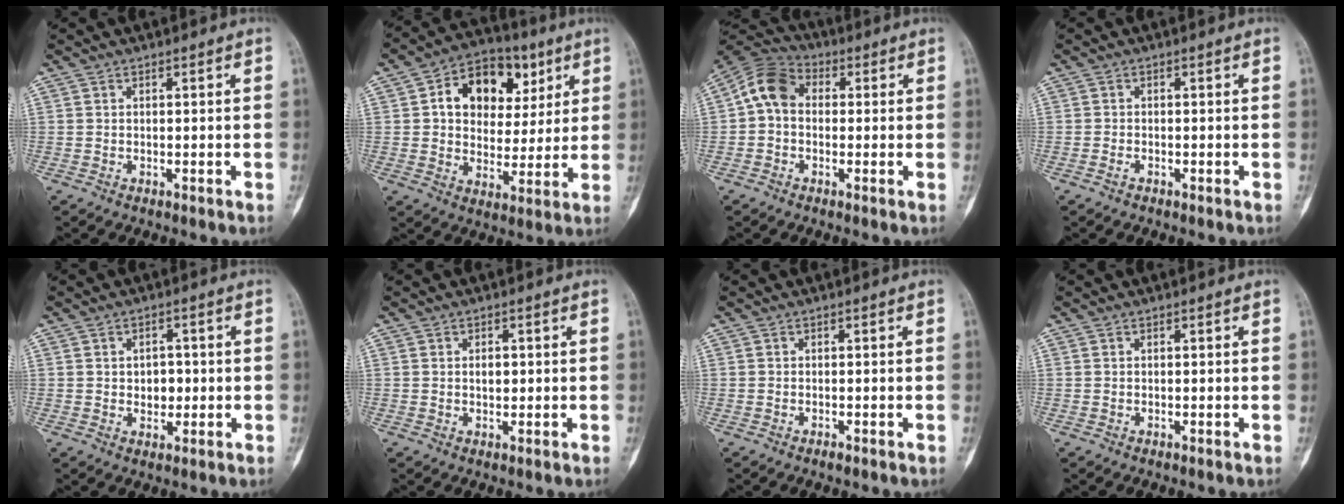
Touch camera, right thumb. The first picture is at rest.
{"total": 15.3, "force": [5.3, 11.0, 9.2], "torque": [-0.092, 0.002, 0.082]}
{"total": 8.6, "force": [0.4, 6.6, 5.5], "torque": [-0.092, 0.027, -0.010]}
{"total": 0.7, "force": [-0.5, 0.4, 0.3], "torque": [-0.003, 0.002, -0.012]}
{"total": 4.0, "force": [0.0, 3.0, 2.6], "torque": [-0.017, 0.002, 0.002]}
{"total": 2.0, "force": [0.3, 1.3, 1.5], "torque": [-0.020, 0.000, 0.006]}
{"total": 0.6, "force": [-0.4, 0.2, 0.3], "torque": [-0.005, 0.000, -0.009]}
{"total": 0.0}